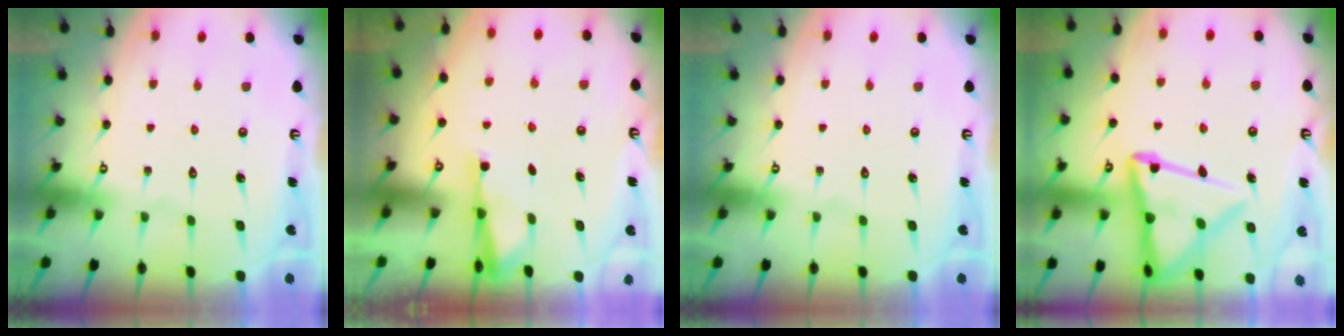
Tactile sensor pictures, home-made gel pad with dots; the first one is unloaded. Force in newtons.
{"total": 2.2, "press": 2.2, "slide": 0.3}
{"total": 0.0}
{"total": 16.7, "press": 16.6, "slide": 1.5}